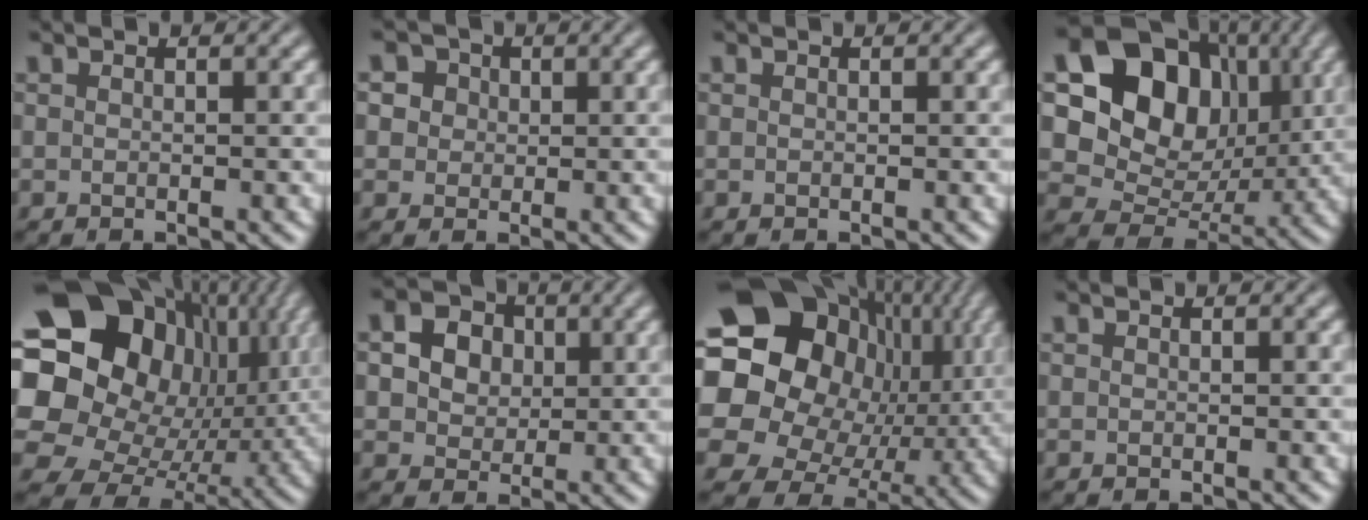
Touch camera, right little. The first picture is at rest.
{"total": 4.6, "force": [2.1, 3.6, 1.9], "torque": [-0.026, 0.017, 0.017]}
{"total": 0.0}
{"total": 13.0, "force": [3.3, 10.2, 7.4], "torque": [-0.130, 0.002, 0.047]}
{"total": 20.6, "force": [4.4, 16.6, 11.3], "torque": [-0.229, -0.007, 0.092]}
{"total": 6.5, "force": [2.2, 5.1, 3.3], "torque": [-0.069, 0.025, 0.025]}
{"total": 23.1, "force": [5.1, 19.5, 11.3], "torque": [-0.236, 0.026, 0.070]}
{"total": 0.0}